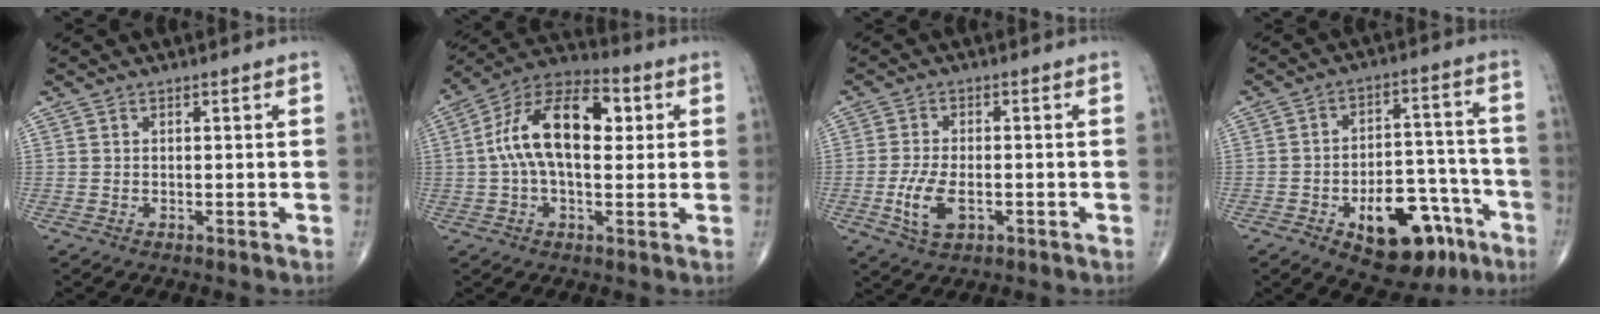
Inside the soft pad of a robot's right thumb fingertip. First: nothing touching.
{"total": 16.2, "force": [2.3, 8.7, 13.5], "torque": [-0.234, 0.034, 0.030]}
{"total": 6.9, "force": [-1.9, 3.6, 5.6], "torque": [-0.119, 0.001, -0.032]}
{"total": 17.5, "force": [-8.6, 9.3, 12.0], "torque": [-0.137, 0.064, -0.114]}